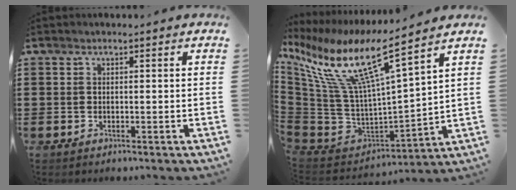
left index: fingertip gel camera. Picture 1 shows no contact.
{"total": 12.5, "force": [6.9, 2.1, 10.2], "torque": [-0.235, -0.059, 0.104]}